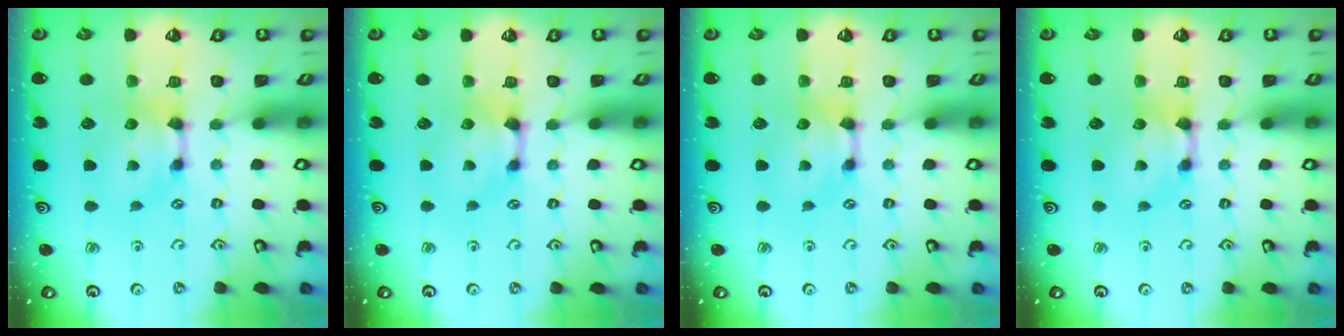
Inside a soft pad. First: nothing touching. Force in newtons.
{"total": 1.1, "press": 0.4, "slide": 1.0}
{"total": 0.0}
{"total": 0.6, "press": 0.1, "slide": 0.6}